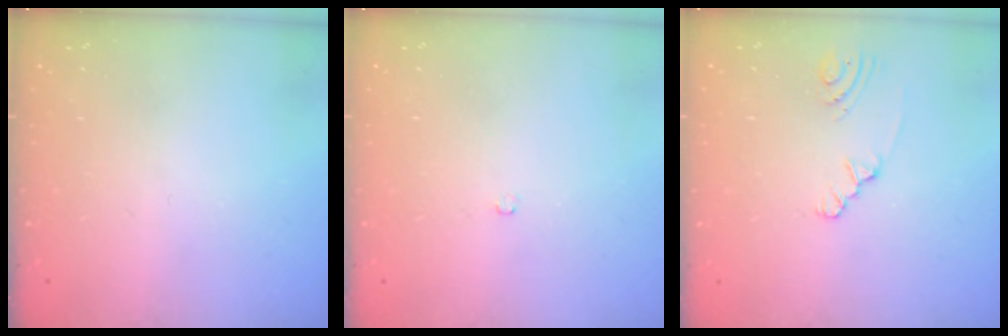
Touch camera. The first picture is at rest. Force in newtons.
{"total": 2.1, "press": 2.1, "slide": 0.4}
{"total": 1.6, "press": 1.6, "slide": 0.3}